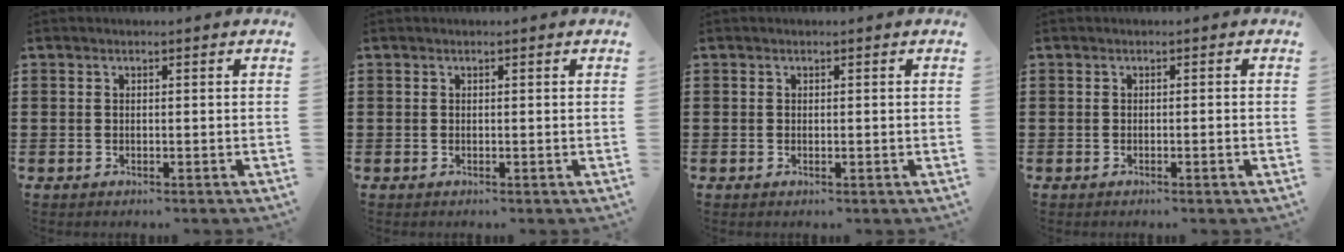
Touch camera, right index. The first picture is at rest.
{"total": 0.0}
{"total": 0.0}
{"total": 0.7, "force": [-0.3, -0.2, 0.6], "torque": [-0.010, -0.003, -0.005]}